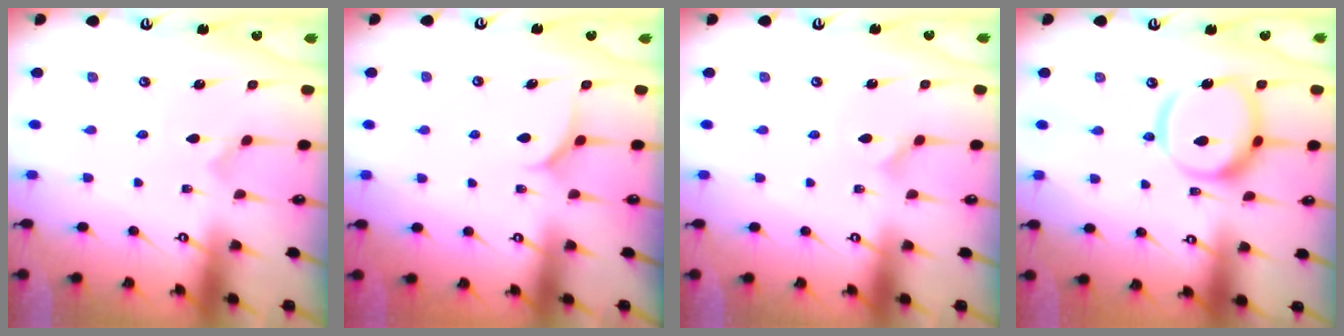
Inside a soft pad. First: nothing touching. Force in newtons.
{"total": 5.3, "press": 5.3, "slide": 0.5}
{"total": 1.5, "press": 1.5, "slide": 0.1}
{"total": 14.1, "press": 14.1, "slide": 1.3}